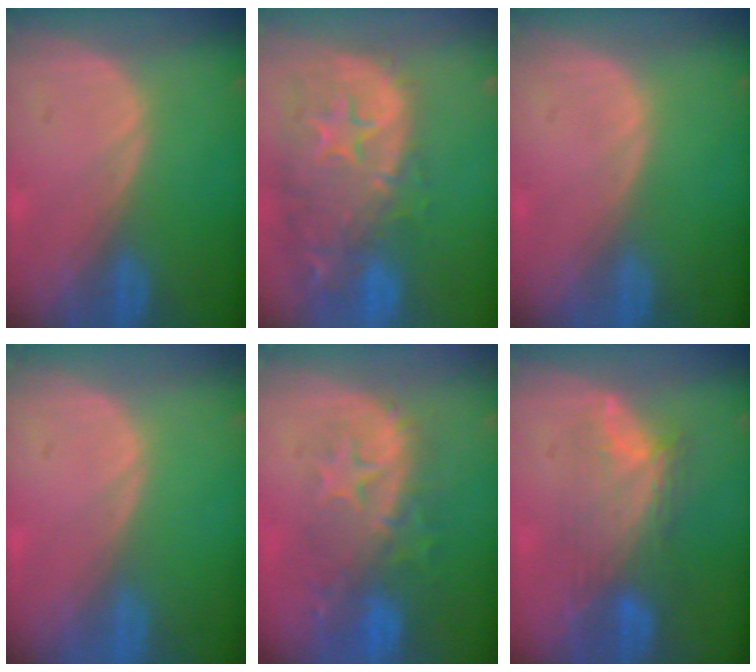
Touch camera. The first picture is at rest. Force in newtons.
{"total": 14.4, "press": 11.6, "slide": 8.6}
{"total": 0.0}
{"total": 0.0}
{"total": 9.7, "press": 9.1, "slide": 3.2}
{"total": 7.4, "press": 7.1, "slide": 2.1}